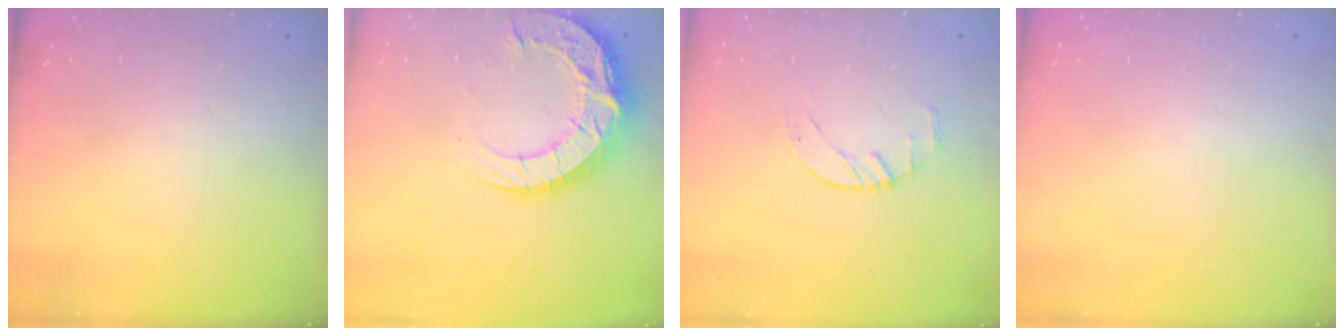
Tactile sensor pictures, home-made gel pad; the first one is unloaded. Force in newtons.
{"total": 17.9, "press": 17.8, "slide": 1.3}
{"total": 2.5, "press": 2.5, "slide": 0.4}
{"total": 0.0}